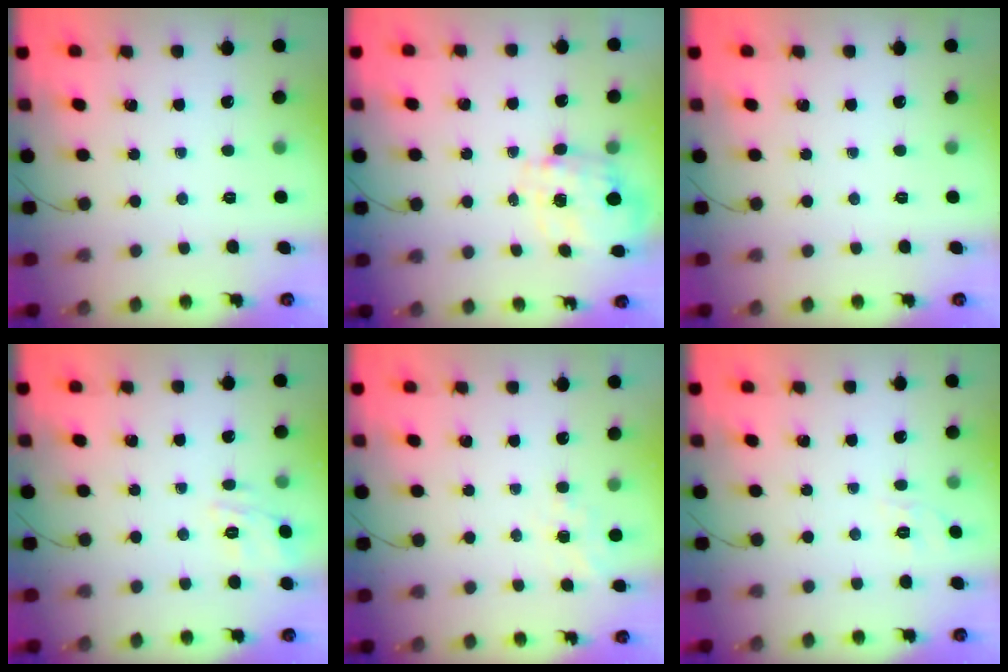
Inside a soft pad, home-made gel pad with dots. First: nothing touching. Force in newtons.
{"total": 2.8, "press": 2.6, "slide": 1.1}
{"total": 0.0}
{"total": 6.1, "press": 5.9, "slide": 1.6}
{"total": 6.0, "press": 5.8, "slide": 1.6}
{"total": 4.0, "press": 3.5, "slide": 1.9}